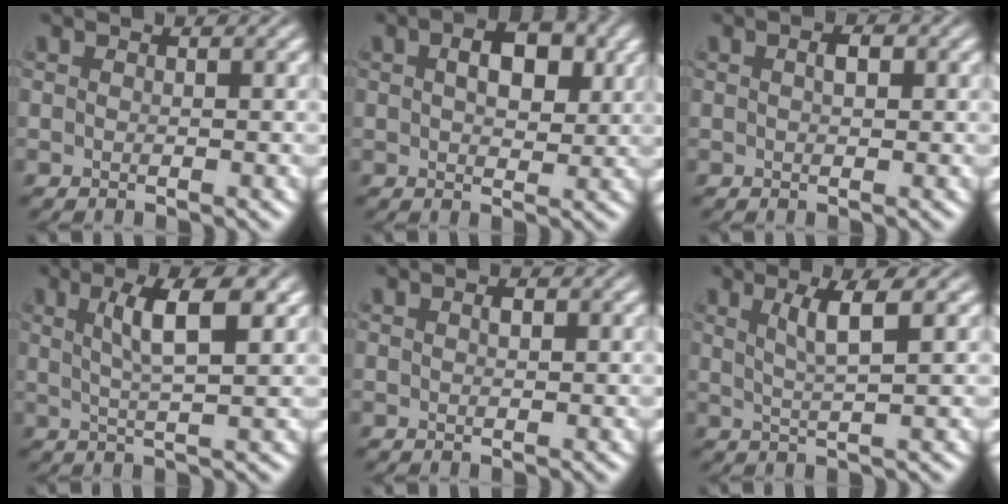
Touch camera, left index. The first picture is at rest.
{"total": 4.5, "force": [1.3, 2.5, 3.4], "torque": [-0.052, 0.006, 0.019]}
{"total": 1.3, "force": [0.3, 0.6, 1.1], "torque": [-0.018, 0.003, 0.004]}
{"total": 5.3, "force": [1.9, 1.2, 4.8], "torque": [-0.078, 0.001, 0.032]}
{"total": 0.7, "force": [0.2, 0.4, 0.6], "torque": [-0.011, 0.002, 0.003]}
{"total": 3.4, "force": [1.4, 0.6, 3.0], "torque": [-0.047, 0.000, 0.026]}